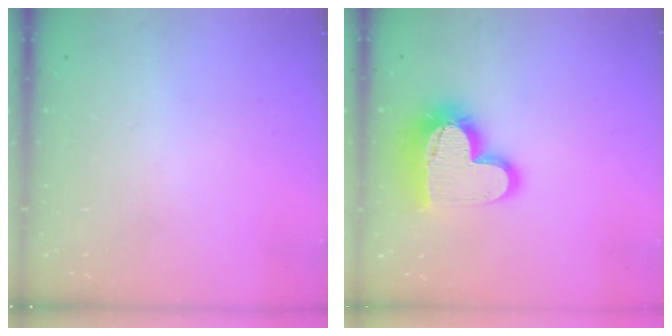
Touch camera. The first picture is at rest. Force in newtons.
{"total": 17.8, "press": 17.7, "slide": 1.6}